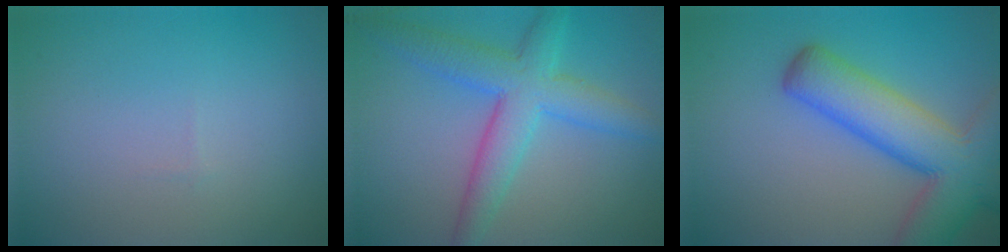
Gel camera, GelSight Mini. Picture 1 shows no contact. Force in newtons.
{"total": 5.6, "press": 5.6, "slide": 0.2}
{"total": 9.2, "press": 9.2, "slide": 0.4}